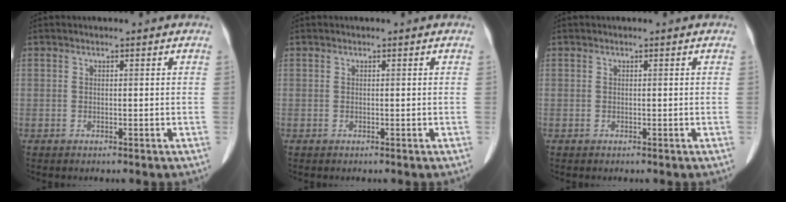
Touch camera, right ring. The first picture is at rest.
{"total": 0.0}
{"total": 0.0}